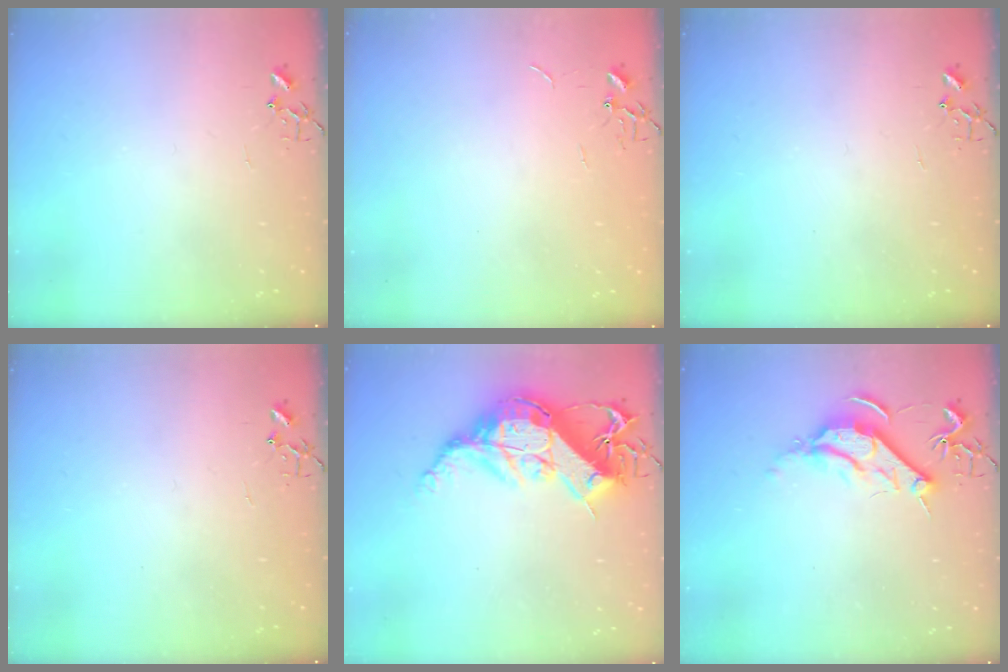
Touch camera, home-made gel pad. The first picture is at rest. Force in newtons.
{"total": 0.8, "press": 0.8, "slide": 0.2}
{"total": 0.0}
{"total": 0.0}
{"total": 19.0, "press": 18.9, "slide": 1.8}
{"total": 9.7, "press": 9.7, "slide": 0.3}